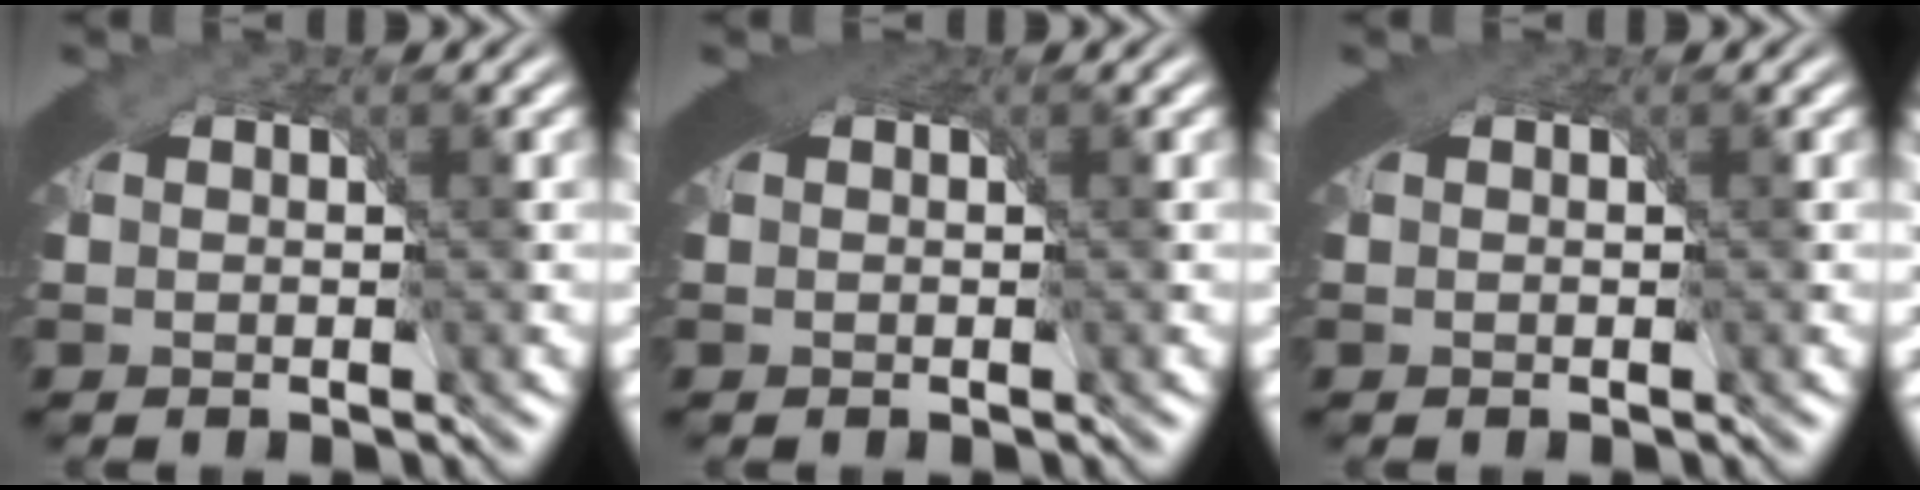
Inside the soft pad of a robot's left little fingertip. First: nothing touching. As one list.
[{"total": 2.3, "force": [1.0, 1.2, 1.7], "torque": [-0.029, -0.007, 0.017]}, {"total": 1.2, "force": [0.6, 0.8, 0.6], "torque": [-0.013, -0.002, 0.010]}]